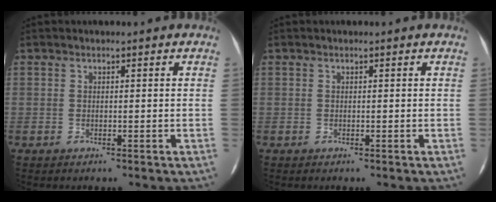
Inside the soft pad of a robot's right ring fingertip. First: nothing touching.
{"total": 0.0}